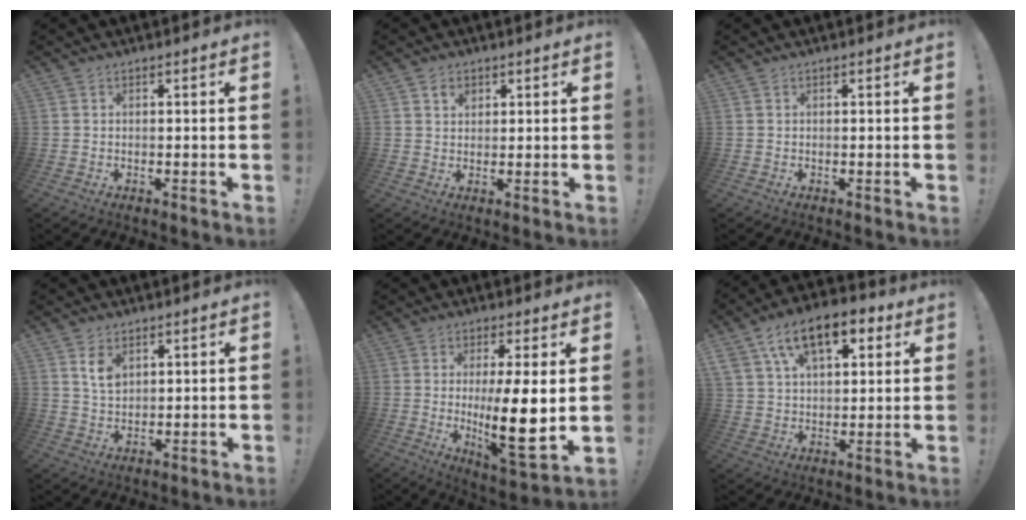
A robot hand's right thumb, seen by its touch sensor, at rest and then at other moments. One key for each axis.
{"total": 2.8, "fx": 1.3, "fy": 2.0, "fz": 1.3, "tx": -0.012, "ty": -0.004, "tz": 0.021}
{"total": 0.0}
{"total": 5.6, "fx": 2.9, "fy": 3.6, "fz": 3.2, "tx": -0.043, "ty": -0.014, "tz": 0.051}
{"total": 14.7, "fx": 0.4, "fy": 3.5, "fz": 14.3, "tx": -0.221, "ty": -0.024, "tz": 0.011}
{"total": 15.8, "fx": 7.9, "fy": 9.2, "fz": 10.1, "tx": -0.172, "ty": -0.024, "tz": 0.145}